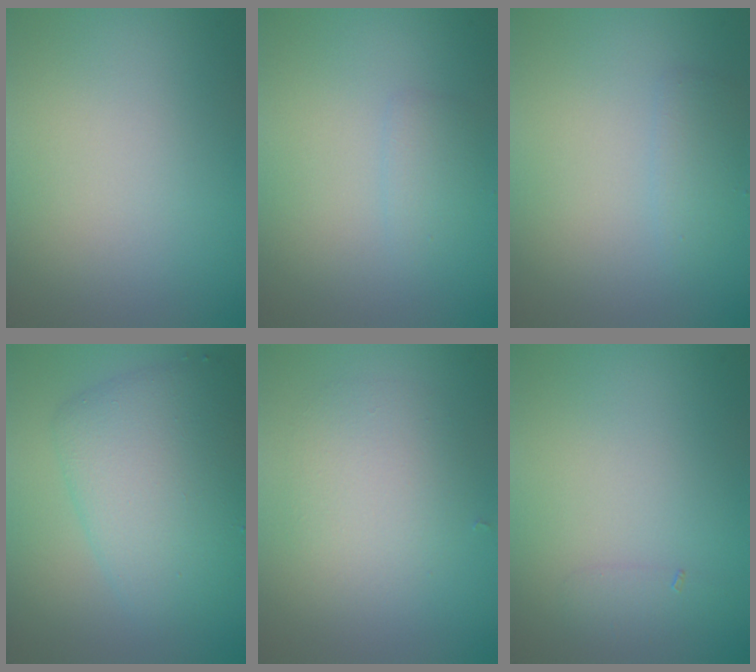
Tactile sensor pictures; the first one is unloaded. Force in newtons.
{"total": 1.2, "press": 1.2, "slide": 0.0}
{"total": 1.4, "press": 1.4, "slide": 0.1}
{"total": 6.5, "press": 6.5, "slide": 0.0}
{"total": 3.0, "press": 3.0, "slide": 0.1}
{"total": 1.0, "press": 1.0, "slide": 0.0}